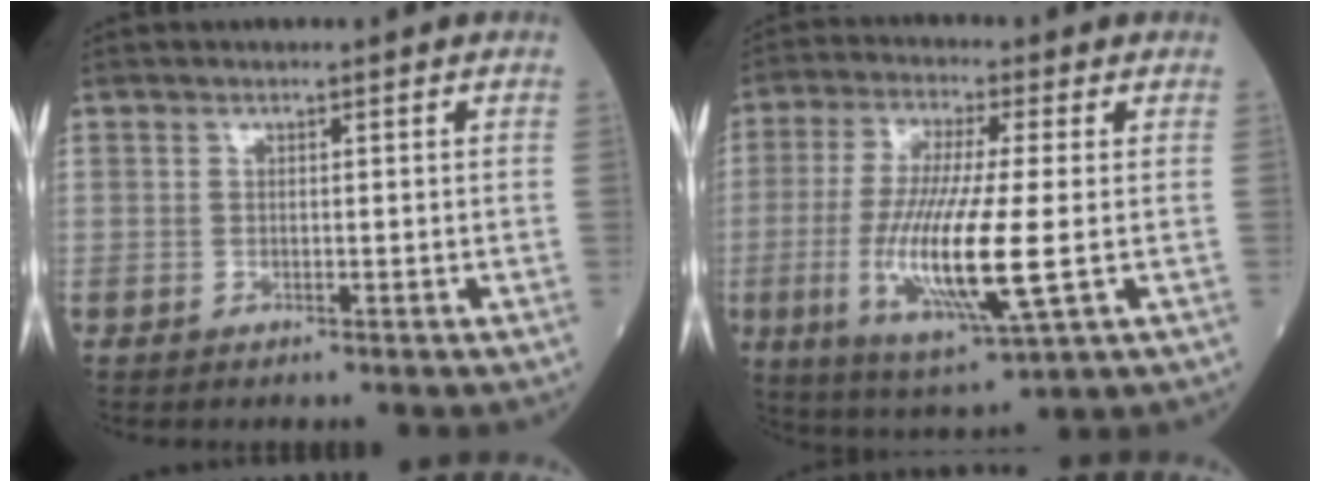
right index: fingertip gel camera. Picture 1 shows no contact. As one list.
[{"total": 15.5, "force": [-2.5, 1.9, 15.1], "torque": [-0.313, -0.031, -0.043]}]